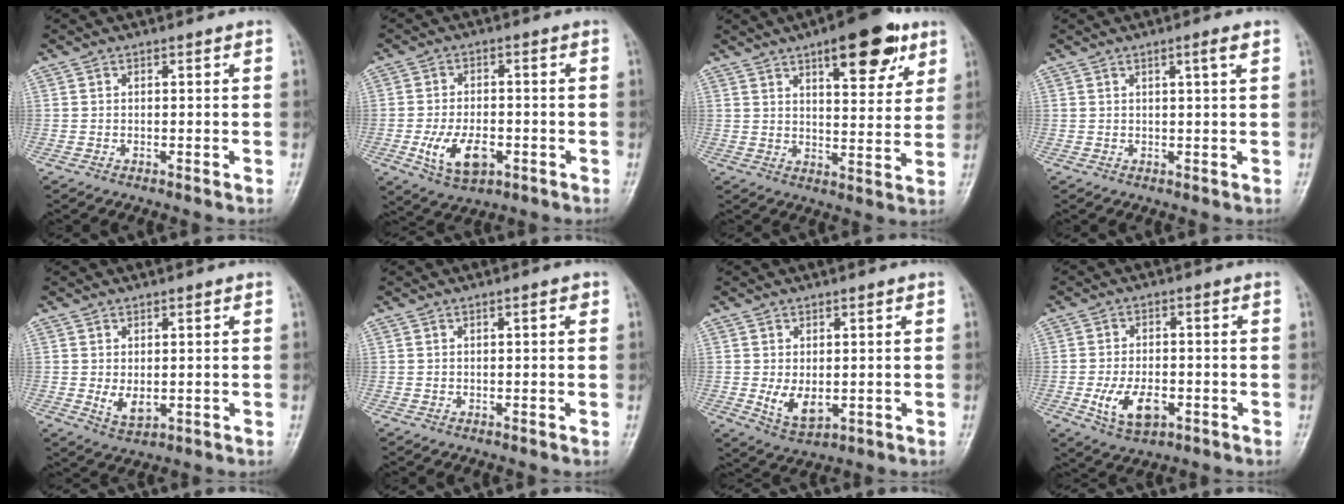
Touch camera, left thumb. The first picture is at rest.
{"total": 8.4, "force": [-2.5, 4.9, 6.3], "torque": [-0.109, 0.004, -0.036]}
{"total": 14.3, "force": [8.2, 5.4, 10.4], "torque": [-0.107, -0.033, 0.114]}
{"total": 2.2, "force": [1.2, -0.2, 1.8], "torque": [-0.031, -0.006, 0.020]}
{"total": 4.0, "force": [0.6, 2.4, 3.2], "torque": [-0.048, -0.013, 0.021]}
{"total": 1.1, "force": [0.6, 0.3, 0.9], "torque": [-0.012, 0.001, 0.007]}
{"total": 5.5, "force": [0.3, 3.4, 4.3], "torque": [-0.066, -0.016, 0.019]}
{"total": 7.6, "force": [-2.2, 4.4, 5.7], "torque": [-0.101, 0.001, -0.031]}